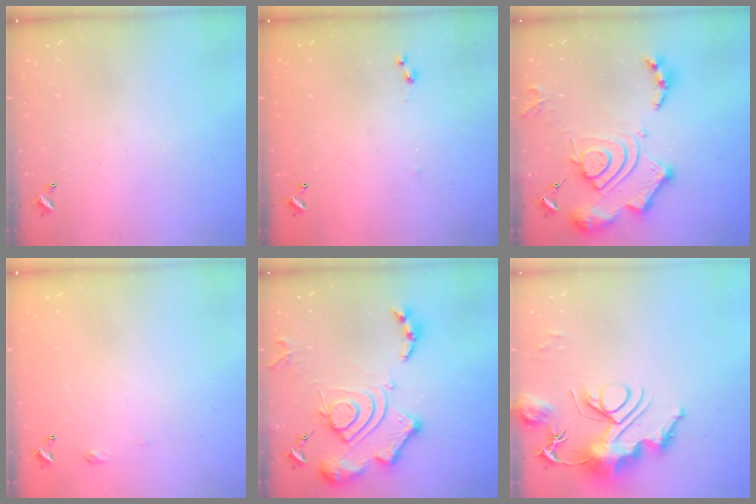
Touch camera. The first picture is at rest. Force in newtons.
{"total": 4.8, "press": 4.7, "slide": 0.4}
{"total": 18.3, "press": 18.2, "slide": 1.7}
{"total": 2.7, "press": 2.6, "slide": 0.4}
{"total": 18.3, "press": 18.2, "slide": 1.7}
{"total": 13.8, "press": 13.7, "slide": 0.8}